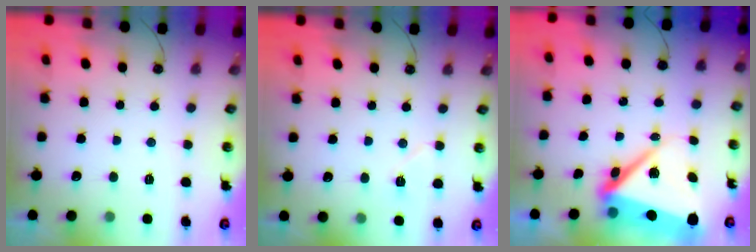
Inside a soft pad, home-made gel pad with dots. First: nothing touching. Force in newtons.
{"total": 6.0, "press": 5.7, "slide": 1.7}
{"total": 12.0, "press": 11.9, "slide": 1.6}